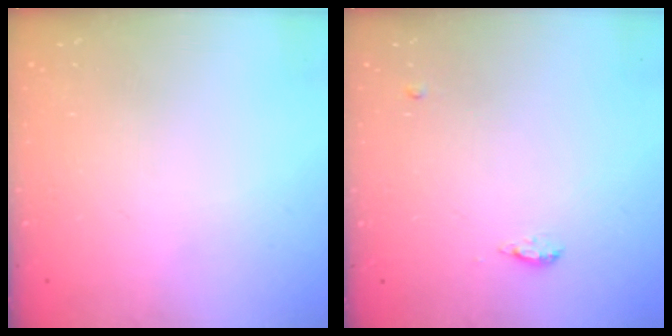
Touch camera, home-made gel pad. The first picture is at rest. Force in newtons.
{"total": 8.1, "press": 5.6, "slide": 5.8}